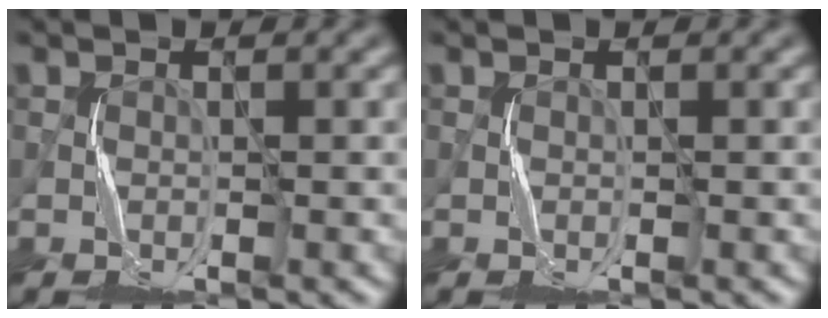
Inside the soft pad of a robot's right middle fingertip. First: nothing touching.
{"total": 0.0}